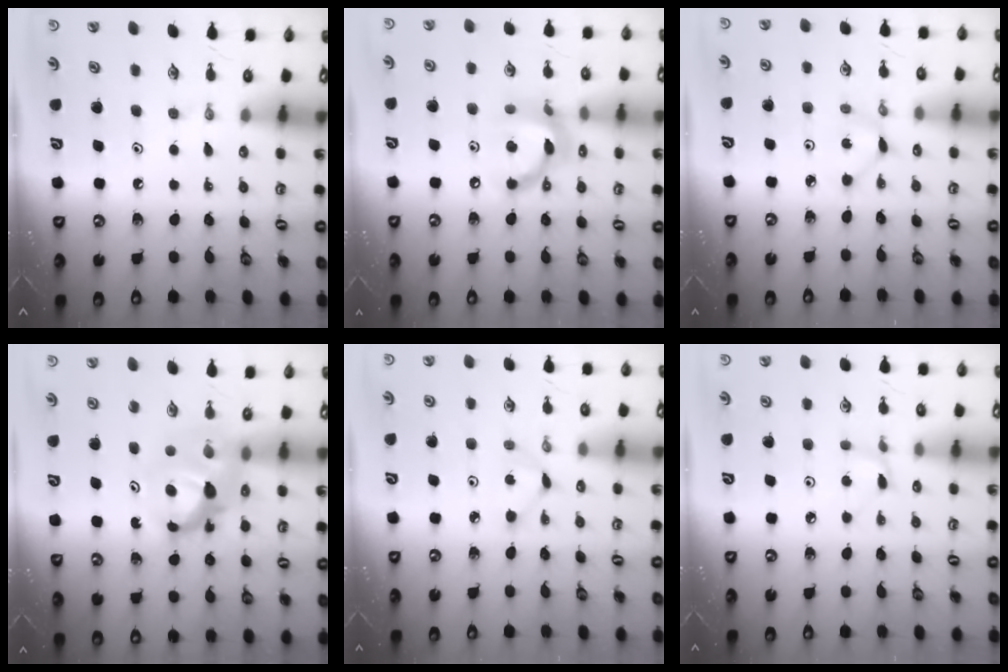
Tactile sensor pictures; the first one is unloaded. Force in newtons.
{"total": 13.0, "press": 13.0, "slide": 1.0}
{"total": 1.3, "press": 1.3, "slide": 0.2}
{"total": 8.3, "press": 8.2, "slide": 0.8}
{"total": 2.8, "press": 2.7, "slide": 0.3}
{"total": 2.5, "press": 2.4, "slide": 0.3}